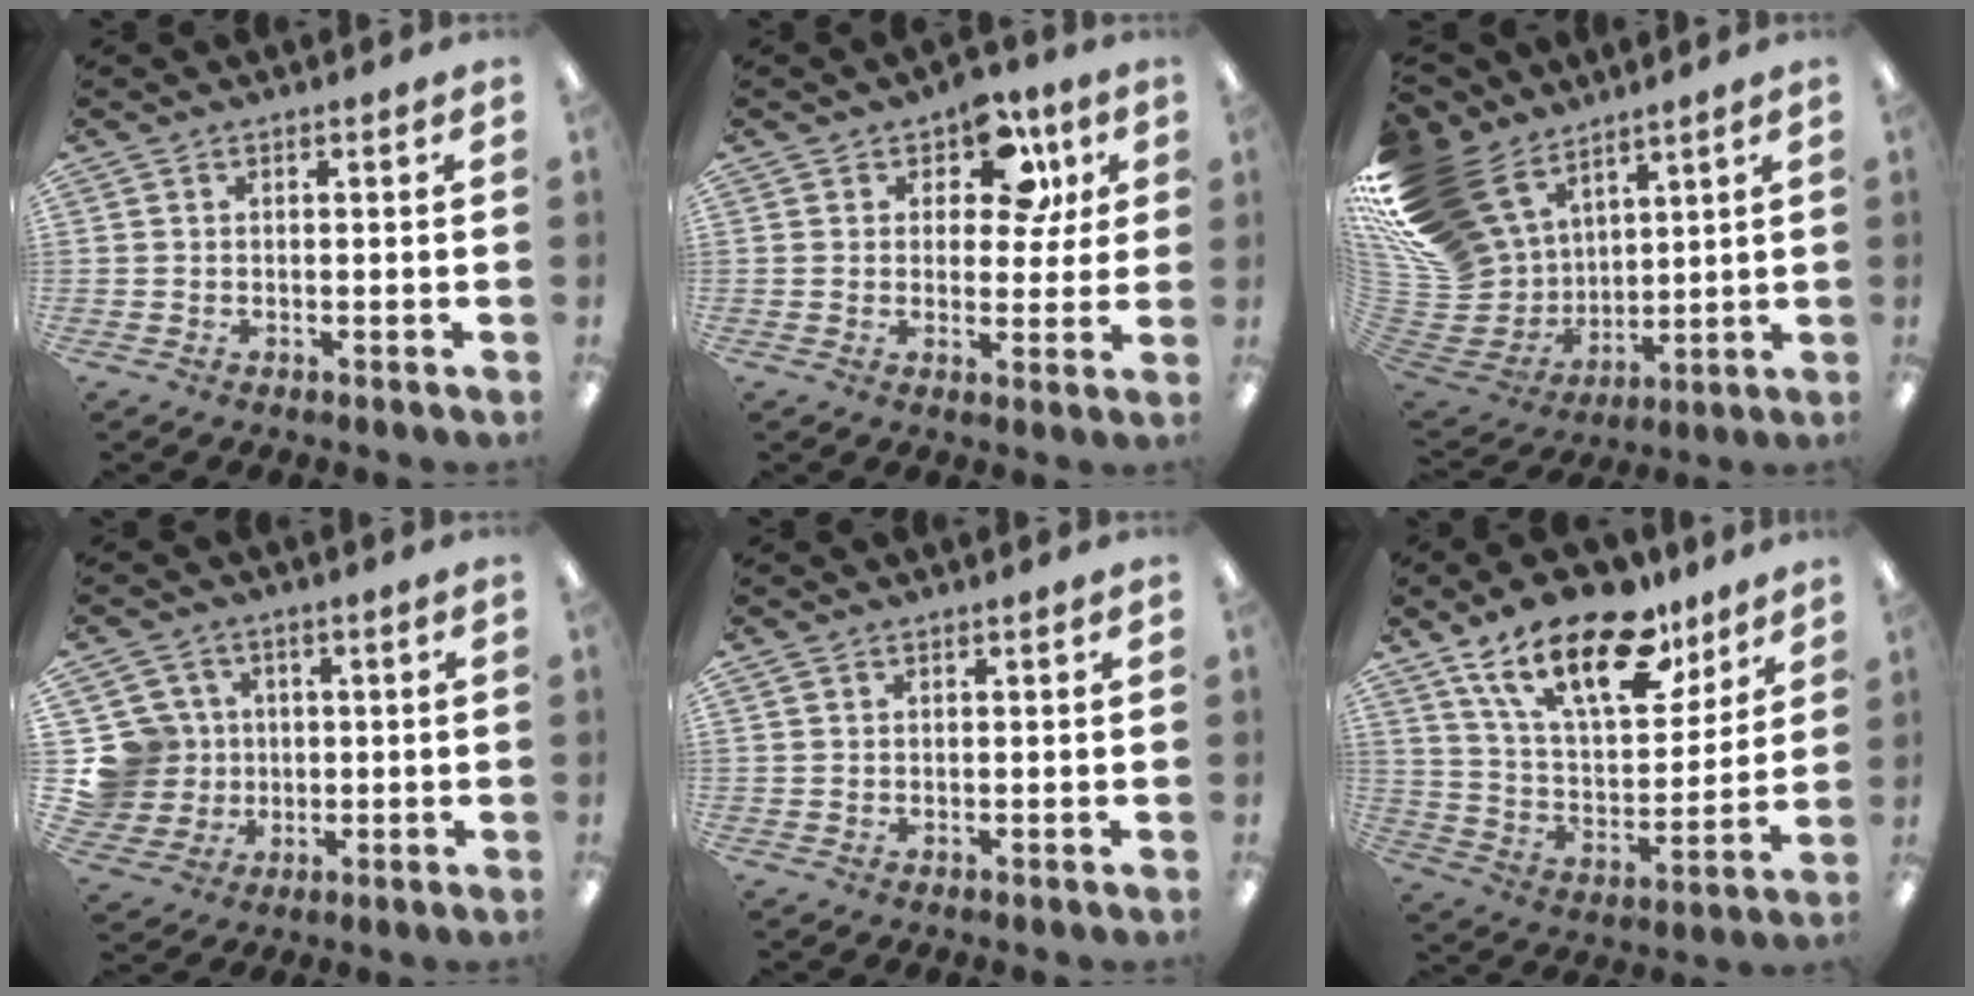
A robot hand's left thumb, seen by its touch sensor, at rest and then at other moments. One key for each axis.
{"total": 10.7, "fx": 5.0, "fy": 7.1, "fz": 6.3, "tx": -0.086, "ty": -0.012, "tz": 0.085}
{"total": 23.5, "fx": 12.6, "fy": 16.3, "fz": 11.2, "tx": -0.264, "ty": -0.080, "tz": 0.261}
{"total": 10.8, "fx": 1.5, "fy": 10.5, "fz": 2.0, "tx": -0.081, "ty": 0.007, "tz": 0.043}
{"total": 1.0, "fx": 0.6, "fy": 0.7, "fz": 0.3, "tx": -0.008, "ty": 0.001, "tz": 0.012}
{"total": 21.7, "fx": 14.3, "fy": 9.4, "fz": 13.4, "tx": -0.231, "ty": -0.074, "tz": 0.248}